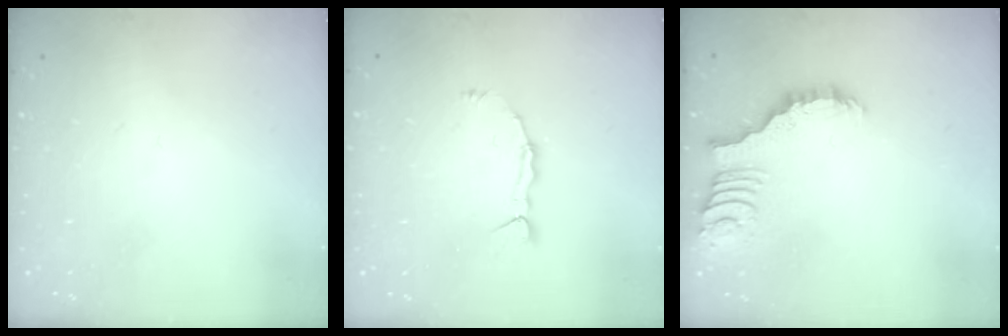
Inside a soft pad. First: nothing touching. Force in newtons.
{"total": 3.3, "press": 3.3, "slide": 0.2}
{"total": 2.4, "press": 2.4, "slide": 0.4}